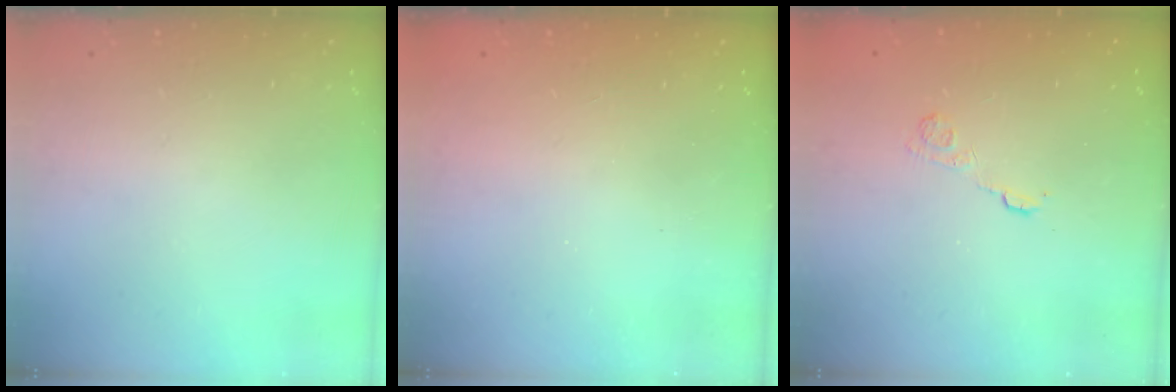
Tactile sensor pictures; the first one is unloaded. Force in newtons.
{"total": 2.5, "press": 2.4, "slide": 0.8}
{"total": 3.7, "press": 3.4, "slide": 1.4}